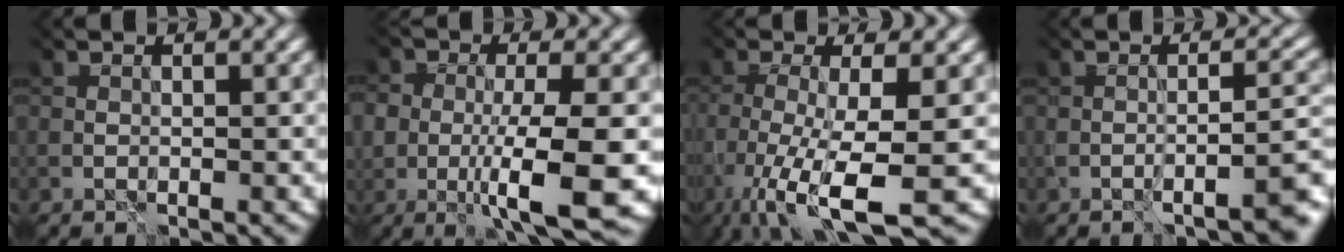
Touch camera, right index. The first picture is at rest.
{"total": 6.5, "force": [-1.8, 2.0, 5.9], "torque": [-0.104, -0.011, -0.030]}
{"total": 8.4, "force": [-4.0, 1.7, 7.2], "torque": [-0.142, -0.024, -0.066]}
{"total": 3.8, "force": [-2.4, 0.0, 3.0], "torque": [-0.034, 0.001, -0.037]}